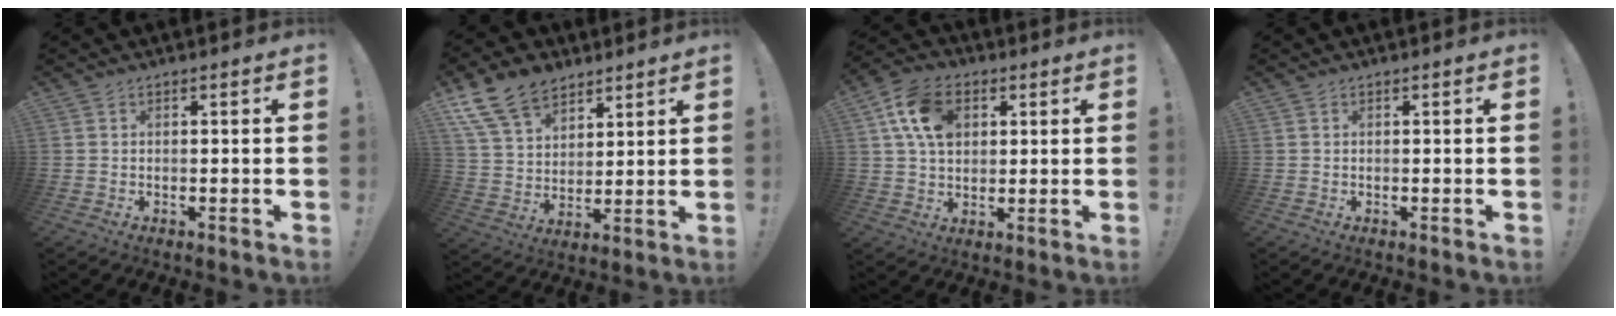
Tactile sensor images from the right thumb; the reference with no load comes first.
{"total": 14.7, "force": [10.0, 8.9, 6.0], "torque": [-0.114, -0.055, 0.193]}
{"total": 13.4, "force": [4.3, 9.6, 8.3], "torque": [-0.149, 0.007, 0.088]}
{"total": 0.0}